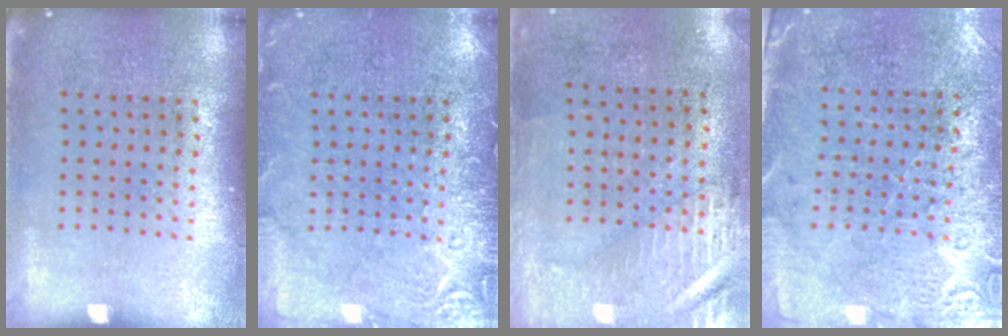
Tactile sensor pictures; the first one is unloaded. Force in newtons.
{"total": 2.9, "press": 2.9, "slide": 0.4}
{"total": 2.9, "press": 2.5, "slide": 1.5}
{"total": 2.8, "press": 2.5, "slide": 1.1}